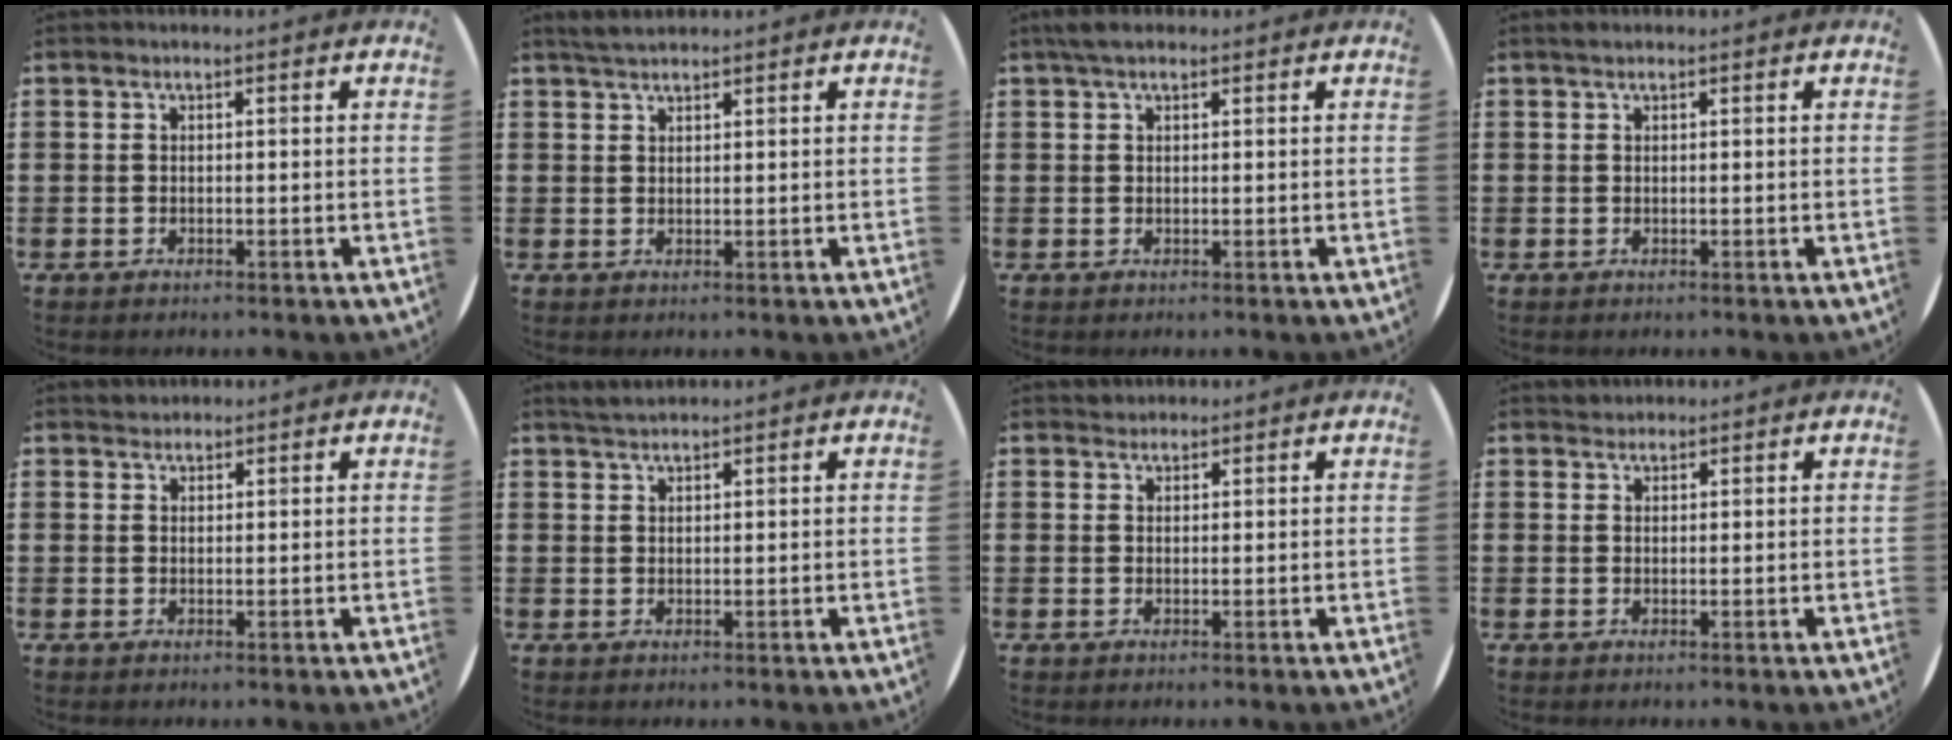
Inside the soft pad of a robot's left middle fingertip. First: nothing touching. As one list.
[{"total": 2.1, "force": [1.9, 0.4, 0.7], "torque": [-0.018, 0.005, 0.036]}, {"total": 1.9, "force": [1.4, 0.7, 1.0], "torque": [-0.023, 0.006, 0.026]}, {"total": 0.7, "force": [0.6, 0.3, 0.2], "torque": [0.002, 0.000, 0.010]}, {"total": 1.3, "force": [1.2, 0.4, -0.1], "torque": [0.008, 0.000, 0.022]}, {"total": 1.9, "force": [1.8, 0.3, 0.4], "torque": [-0.011, 0.005, 0.034]}, {"total": 1.1, "force": [1.1, 0.3, -0.2], "torque": [0.002, 0.003, 0.021]}, {"total": 1.2, "force": [1.1, 0.4, -0.2], "torque": [0.009, 0.000, 0.021]}]